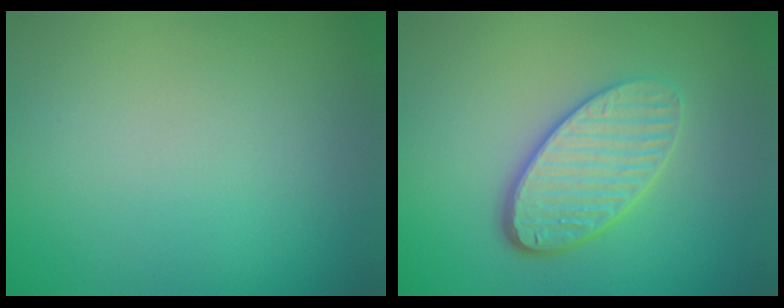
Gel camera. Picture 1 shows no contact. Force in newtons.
{"total": 4.7, "press": 3.5, "slide": 3.1}